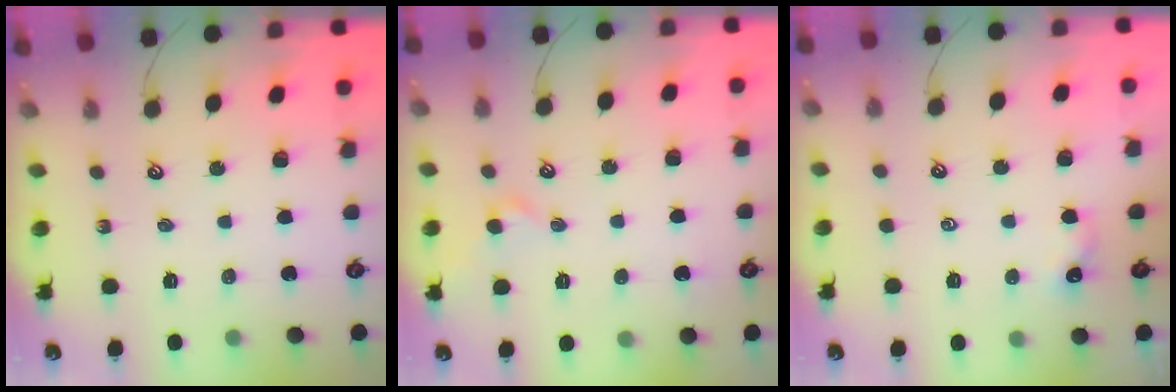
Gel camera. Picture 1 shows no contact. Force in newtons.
{"total": 0.0}
{"total": 1.4, "press": 1.3, "slide": 0.3}